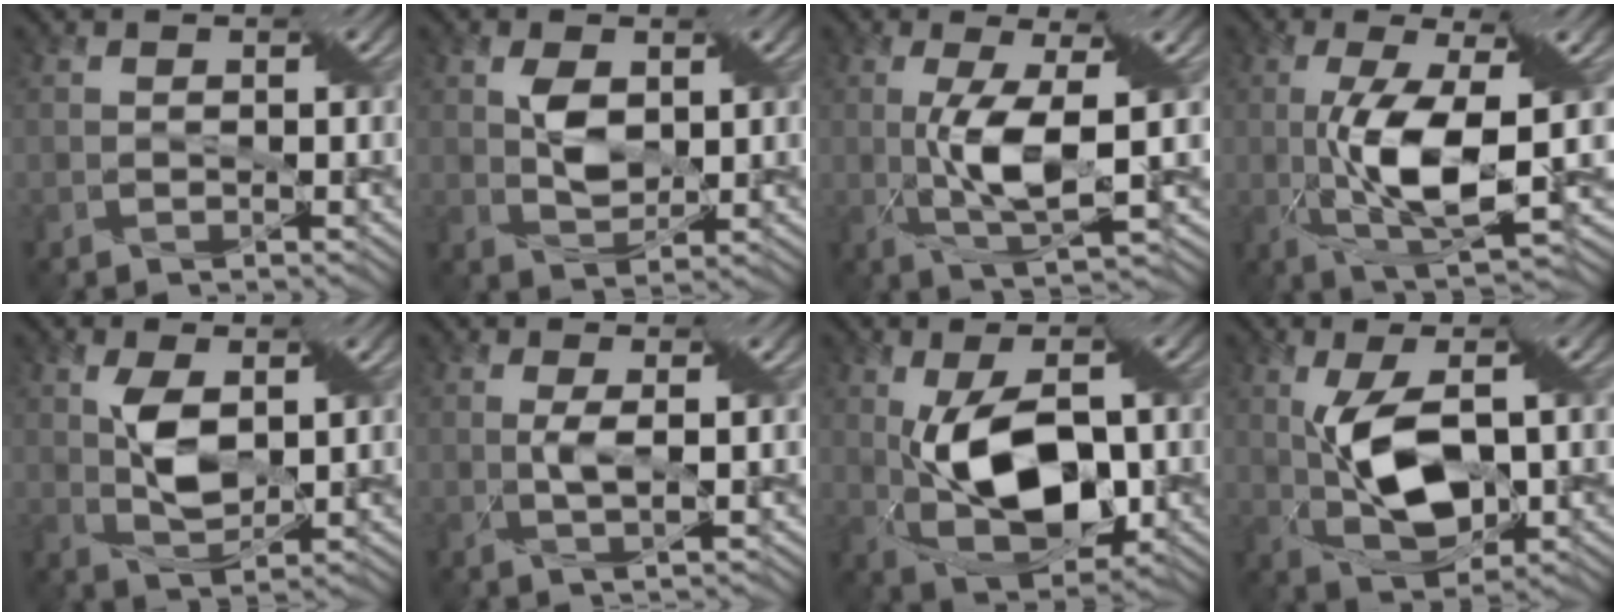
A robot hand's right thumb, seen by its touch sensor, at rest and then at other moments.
{"total": 3.9, "force": [1.1, 2.3, 3.0], "torque": [-0.066, 0.000, 0.023]}
{"total": 7.8, "force": [-0.2, 2.1, 7.5], "torque": [-0.154, 0.002, -0.002]}
{"total": 10.2, "force": [-1.0, 3.4, 9.6], "torque": [-0.197, -0.004, -0.016]}
{"total": 5.4, "force": [1.2, 2.7, 4.6], "torque": [-0.100, 0.000, 0.029]}
{"total": 2.4, "force": [0.4, 0.3, 2.3], "torque": [-0.053, 0.002, 0.007]}
{"total": 11.5, "force": [-0.3, 5.9, 9.8], "torque": [-0.186, -0.002, 0.001]}
{"total": 9.5, "force": [0.1, 4.6, 8.4], "torque": [-0.172, 0.006, 0.005]}